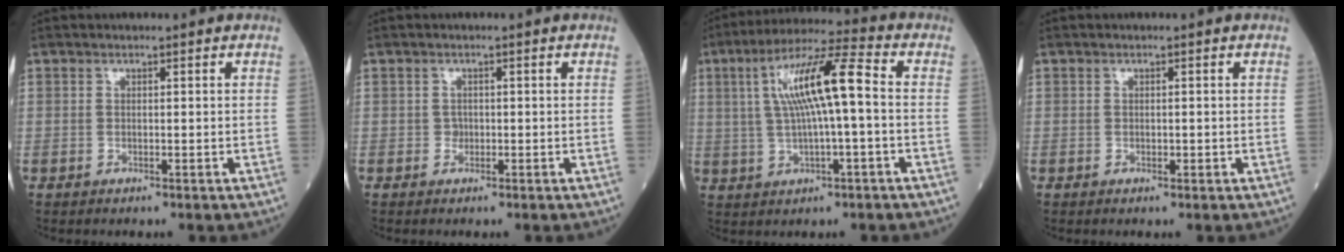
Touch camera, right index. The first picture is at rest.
{"total": 0.9, "force": [-0.2, 0.8, 0.3], "torque": [-0.002, 0.003, -0.003]}
{"total": 12.0, "force": [1.3, 1.2, 11.8], "torque": [-0.217, 0.027, 0.023]}
{"total": 0.8, "force": [-0.2, 0.4, 0.6], "torque": [-0.009, 0.000, -0.001]}